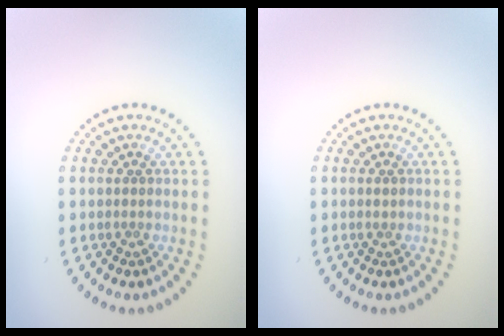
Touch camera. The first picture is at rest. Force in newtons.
{"total": 0.7, "press": 0.7, "slide": 0.1}